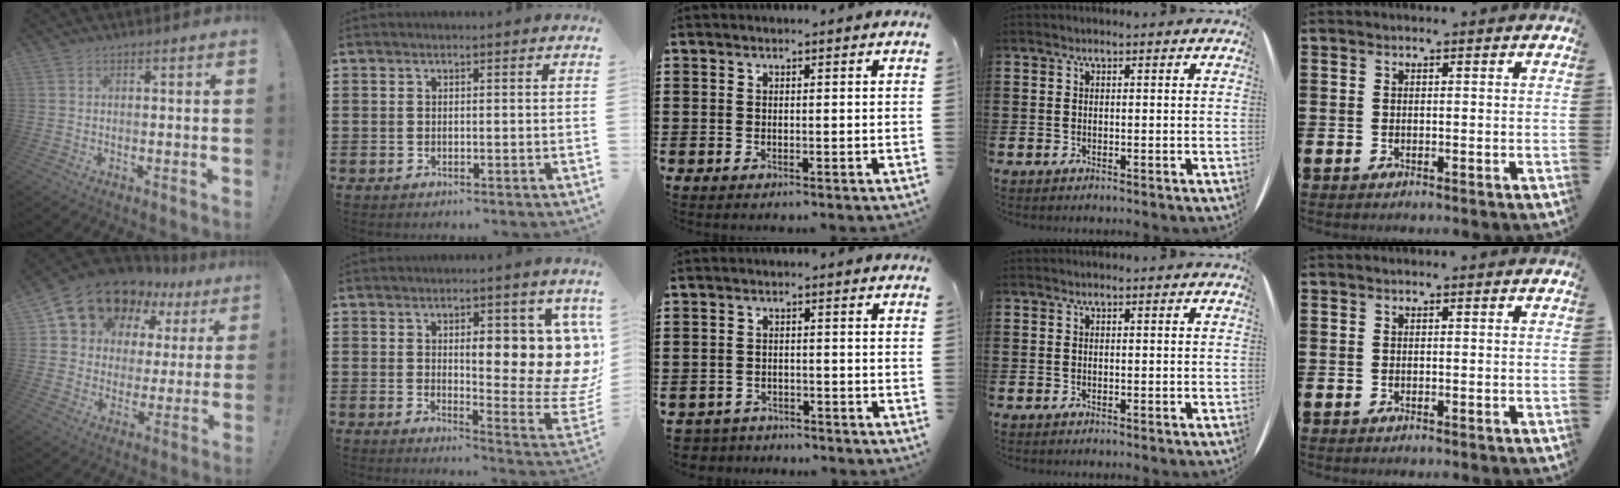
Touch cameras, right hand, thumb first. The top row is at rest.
{"thumb": {"total": 14.1, "force": [10.6, 8.4, 4.3], "torque": [-0.083, -0.080, 0.205]}, "index": {"total": 12.1, "force": [3.9, 5.0, 10.3], "torque": [-0.119, -0.040, 0.061]}, "middle": {"total": 2.5, "force": [-2.5, 0.5, -0.3], "torque": [-0.002, -0.003, -0.057]}}